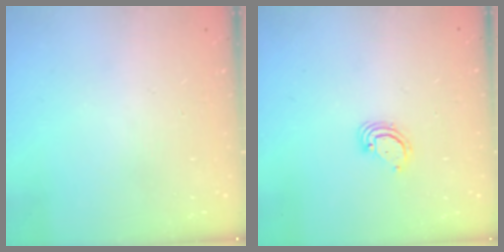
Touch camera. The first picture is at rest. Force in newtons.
{"total": 2.9, "press": 2.9, "slide": 0.2}